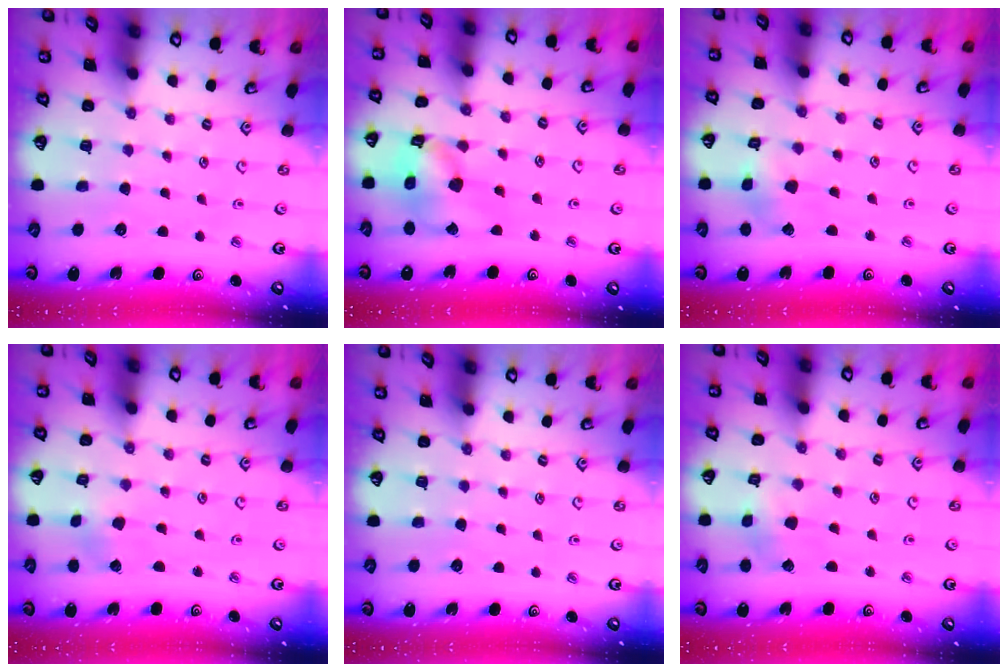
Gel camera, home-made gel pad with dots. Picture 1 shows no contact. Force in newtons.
{"total": 13.5, "press": 13.4, "slide": 1.8}
{"total": 2.8, "press": 2.8, "slide": 0.3}
{"total": 0.9, "press": 0.9, "slide": 0.2}
{"total": 0.0}
{"total": 2.7, "press": 2.7, "slide": 0.3}